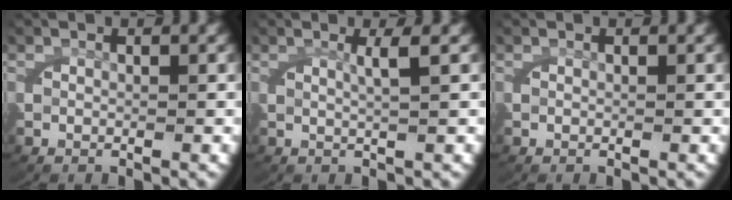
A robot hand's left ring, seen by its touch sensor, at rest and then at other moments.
{"total": 1.9, "force": [0.8, -0.6, 1.6], "torque": [-0.034, -0.002, 0.018]}
{"total": 0.0}